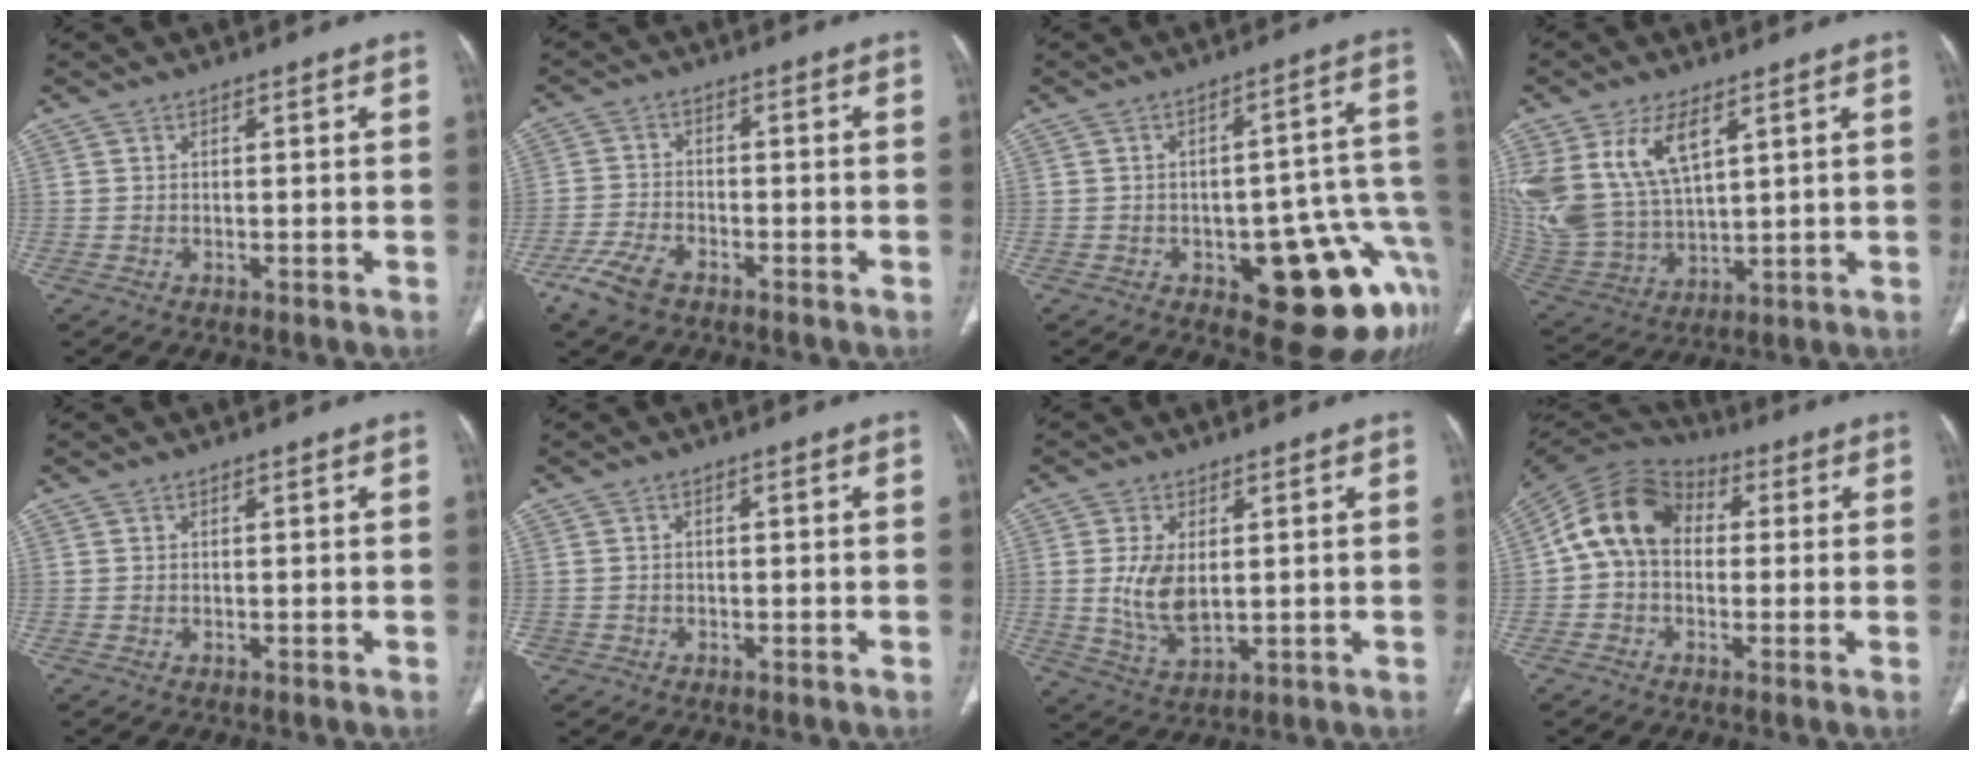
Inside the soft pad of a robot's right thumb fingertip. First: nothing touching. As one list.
[{"total": 6.2, "force": [-4.2, 2.9, 3.4], "torque": [-0.081, 0.011, -0.081]}, {"total": 18.4, "force": [-6.8, 7.8, 15.3], "torque": [-0.106, 0.053, -0.068]}, {"total": 16.4, "force": [7.4, 8.7, 11.8], "torque": [-0.236, -0.027, 0.162]}, {"total": 0.0}, {"total": 1.1, "force": [-0.4, 1.0, 0.1], "torque": [0.005, 0.006, -0.008]}, {"total": 7.9, "force": [0.8, 4.3, 6.6], "torque": [-0.125, -0.014, 0.027]}, {"total": 12.3, "force": [0.9, 9.1, 8.1], "torque": [-0.136, 0.036, 0.001]}]